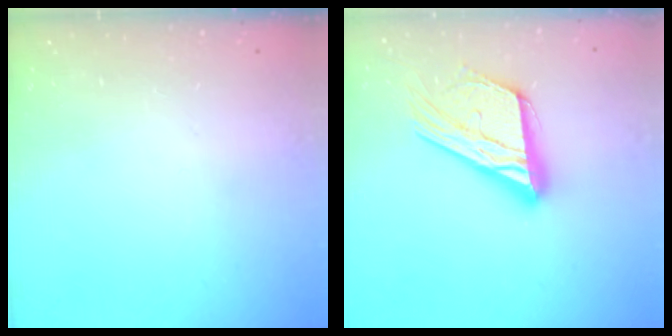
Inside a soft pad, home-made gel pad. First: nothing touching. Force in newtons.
{"total": 20.4, "press": 20.4, "slide": 1.8}